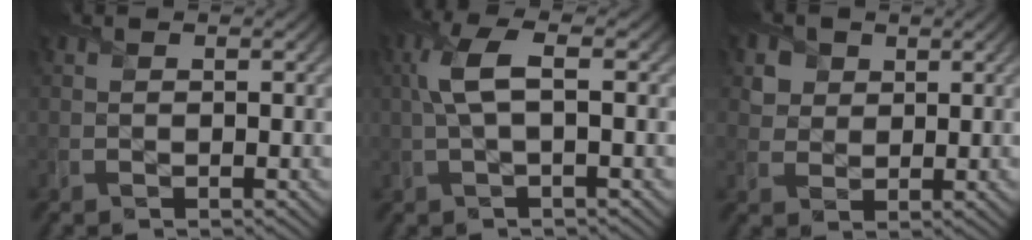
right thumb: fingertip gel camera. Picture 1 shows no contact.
{"total": 4.7, "force": [0.7, 1.4, 4.4], "torque": [-0.105, 0.018, 0.008]}
{"total": 3.9, "force": [1.9, 3.2, 1.1], "torque": [-0.041, -0.011, 0.038]}